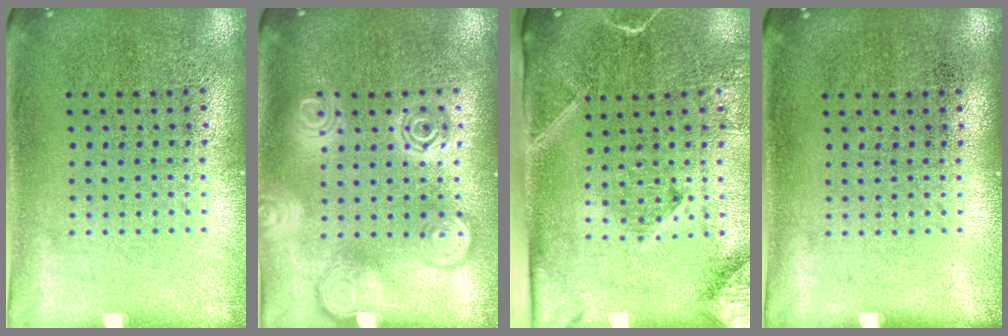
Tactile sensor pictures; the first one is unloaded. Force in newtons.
{"total": 3.2, "press": 3.1, "slide": 0.5}
{"total": 2.9, "press": 2.1, "slide": 2.0}
{"total": 0.0}